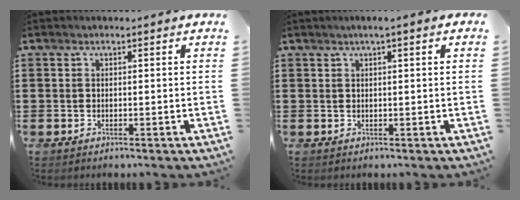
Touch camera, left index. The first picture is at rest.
{"total": 1.2, "force": [0.4, 0.0, 1.2], "torque": [-0.022, 0.000, 0.006]}